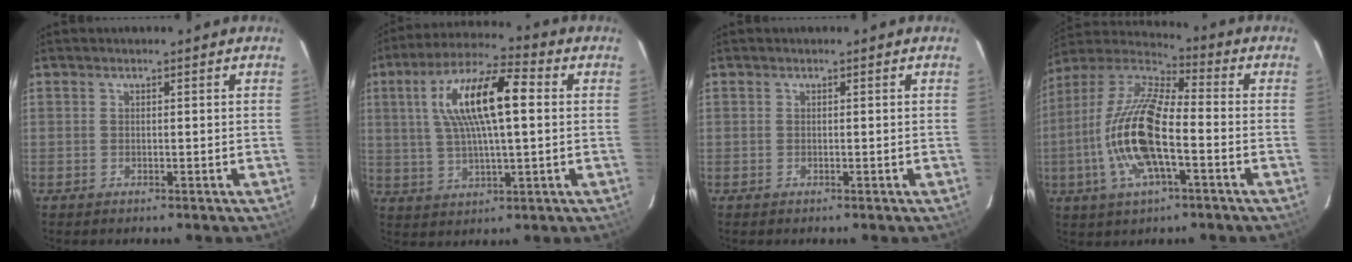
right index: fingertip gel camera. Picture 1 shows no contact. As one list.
[{"total": 14.8, "force": [3.0, 4.1, 13.9], "torque": [-0.263, 0.023, 0.052]}, {"total": 0.0}, {"total": 17.6, "force": [-4.7, 5.8, 15.9], "torque": [-0.322, -0.005, -0.098]}]